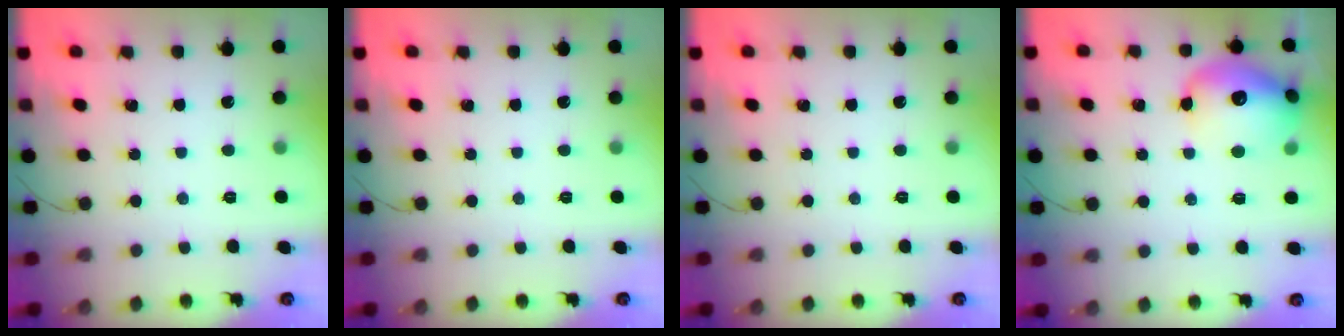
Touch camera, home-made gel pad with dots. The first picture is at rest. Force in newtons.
{"total": 0.0}
{"total": 0.0}
{"total": 15.7, "press": 15.6, "slide": 1.7}